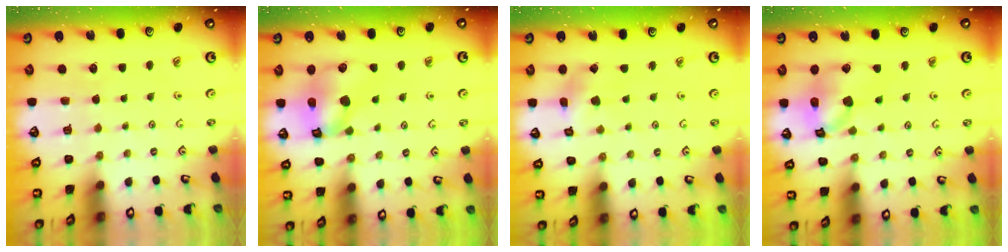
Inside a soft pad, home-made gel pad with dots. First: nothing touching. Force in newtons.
{"total": 12.4, "press": 12.3, "slide": 1.6}
{"total": 4.5, "press": 4.4, "slide": 0.6}
{"total": 14.3, "press": 14.2, "slide": 2.0}